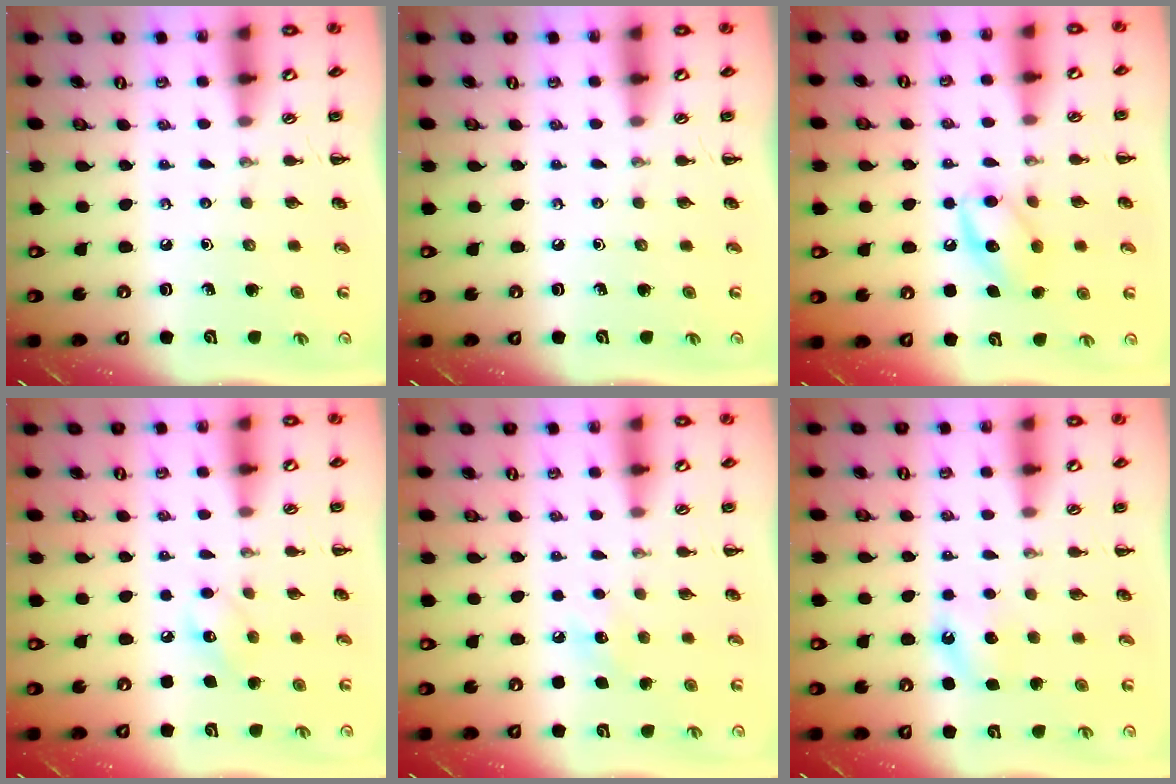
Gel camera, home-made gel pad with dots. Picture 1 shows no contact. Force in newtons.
{"total": 0.0}
{"total": 11.9, "press": 11.8, "slide": 1.0}
{"total": 7.9, "press": 7.7, "slide": 1.5}
{"total": 6.2, "press": 5.9, "slide": 1.8}
{"total": 6.0, "press": 5.7, "slide": 1.8}